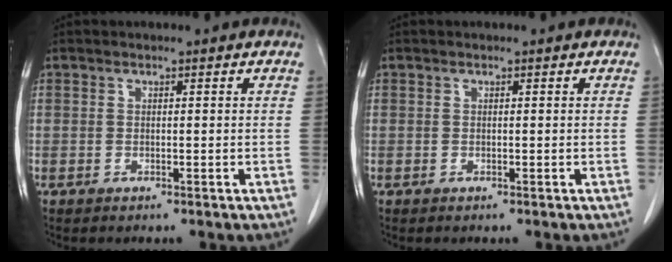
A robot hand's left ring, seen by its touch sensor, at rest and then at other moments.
{"total": 0.0}